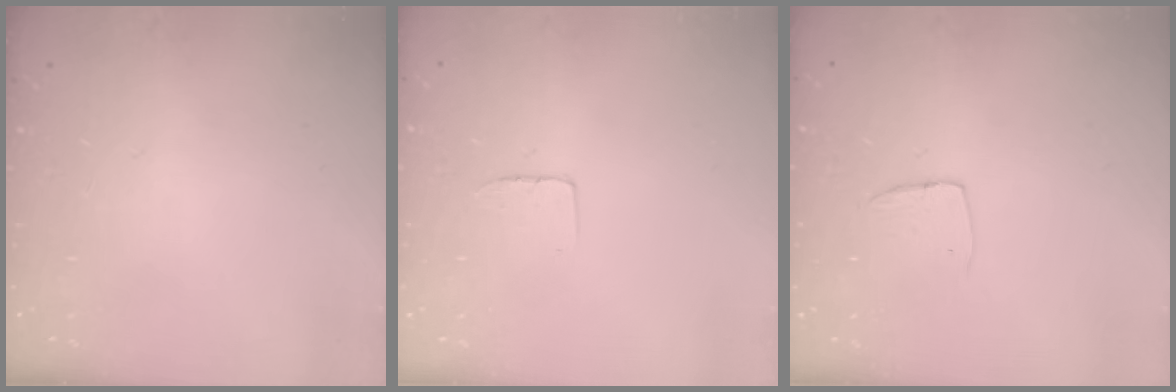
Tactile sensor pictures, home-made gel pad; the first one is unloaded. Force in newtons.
{"total": 3.8, "press": 3.8, "slide": 0.2}
{"total": 4.8, "press": 4.8, "slide": 0.4}